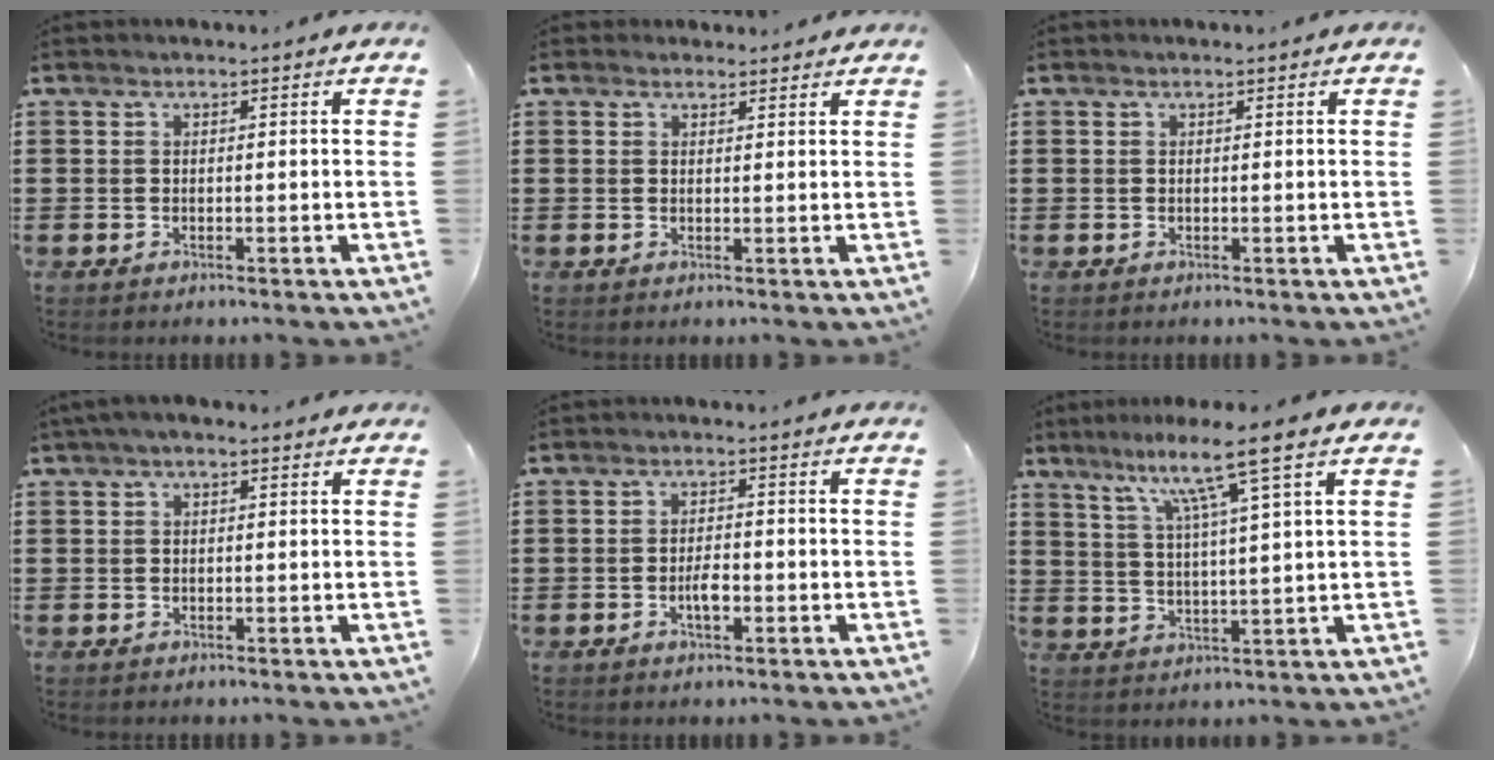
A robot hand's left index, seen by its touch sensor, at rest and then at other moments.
{"total": 1.5, "force": [1.4, 0.5, 0.1], "torque": [-0.004, 0.005, 0.028]}
{"total": 0.0}
{"total": 1.4, "force": [0.2, 1.0, 0.9], "torque": [-0.020, 0.007, 0.002]}
{"total": 3.0, "force": [-1.0, 1.1, 2.6], "torque": [-0.047, 0.004, -0.019]}
{"total": 8.9, "force": [5.7, -0.6, 6.8], "torque": [-0.140, -0.013, 0.091]}